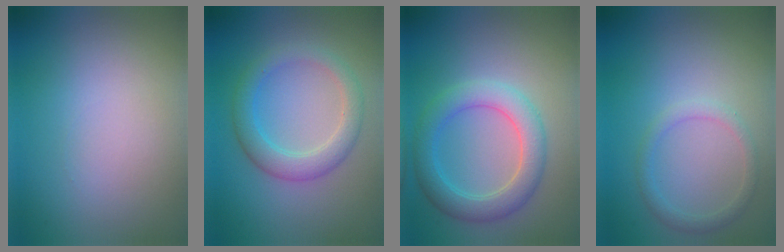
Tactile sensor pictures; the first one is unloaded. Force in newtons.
{"total": 3.5, "press": 3.5, "slide": 0.2}
{"total": 4.5, "press": 4.4, "slide": 0.4}
{"total": 1.5, "press": 1.5, "slide": 0.1}